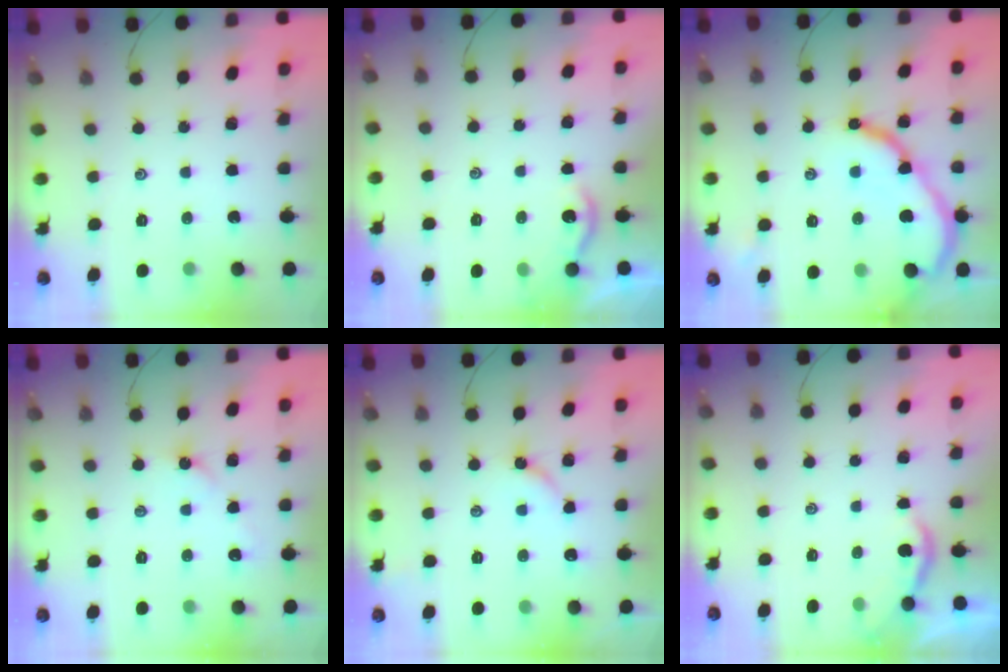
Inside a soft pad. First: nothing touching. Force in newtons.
{"total": 2.8, "press": 2.8, "slide": 0.3}
{"total": 12.6, "press": 12.6, "slide": 1.2}
{"total": 2.9, "press": 2.9, "slide": 0.6}
{"total": 5.6, "press": 5.5, "slide": 0.8}
{"total": 1.7, "press": 1.7, "slide": 0.3}